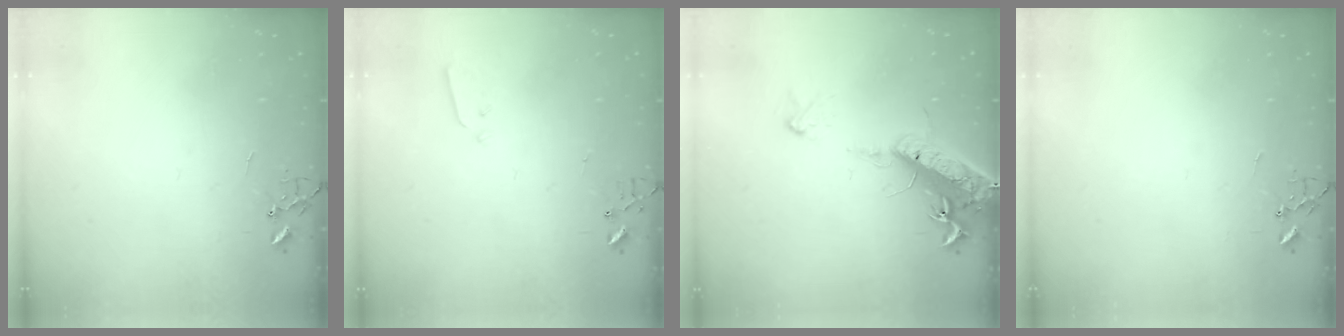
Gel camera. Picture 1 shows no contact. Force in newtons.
{"total": 3.0, "press": 2.9, "slide": 0.7}
{"total": 17.9, "press": 17.5, "slide": 3.9}
{"total": 0.0}